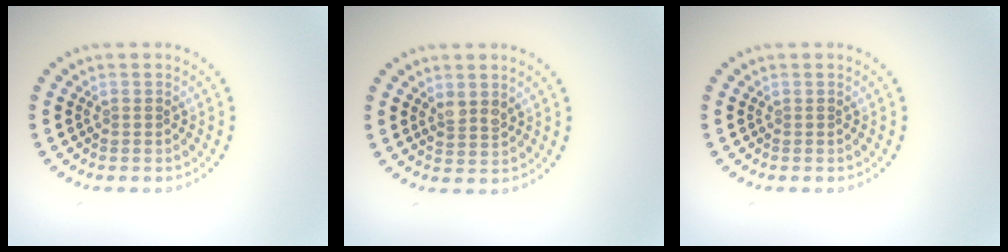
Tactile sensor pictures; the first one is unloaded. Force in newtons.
{"total": 1.7, "press": 1.5, "slide": 0.7}
{"total": 0.0}